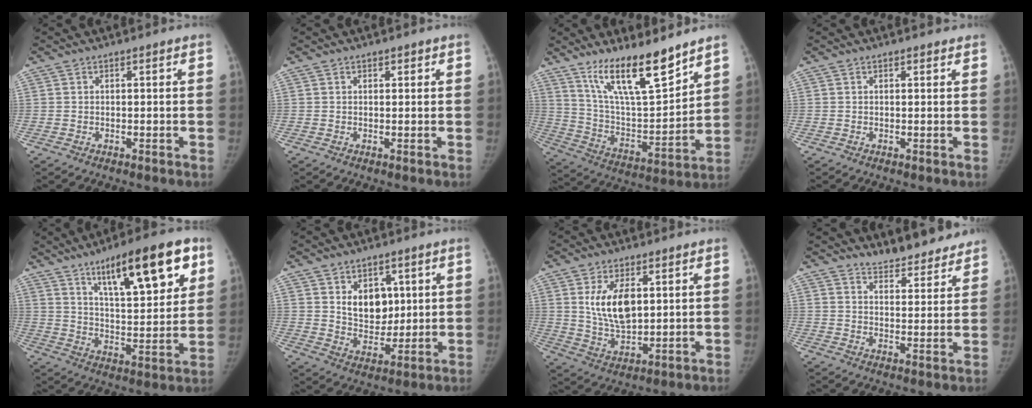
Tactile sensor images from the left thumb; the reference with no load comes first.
{"total": 1.2, "force": [0.8, 0.8, 0.5], "torque": [0.003, -0.004, 0.008]}
{"total": 17.7, "force": [12.8, 4.4, 11.4], "torque": [-0.164, -0.078, 0.237]}
{"total": 1.1, "force": [0.9, 0.6, 0.3], "torque": [0.003, -0.004, 0.009]}
{"total": 21.0, "force": [11.1, 6.5, 16.7], "torque": [-0.215, -0.037, 0.174]}
{"total": 9.4, "force": [3.0, 6.8, 5.8], "torque": [-0.051, -0.023, 0.061]}
{"total": 10.6, "force": [2.9, 5.8, 8.4], "torque": [-0.135, -0.019, 0.064]}
{"total": 11.7, "force": [10.6, 3.7, 3.1], "torque": [-0.008, -0.064, 0.139]}